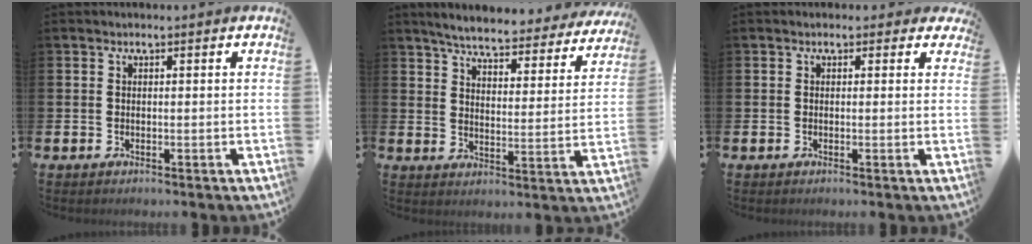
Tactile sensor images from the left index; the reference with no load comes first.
{"total": 5.7, "force": [5.4, 0.5, 1.6], "torque": [-0.052, -0.039, 0.089]}
{"total": 0.9, "force": [0.3, 0.8, 0.3], "torque": [-0.005, 0.011, 0.003]}